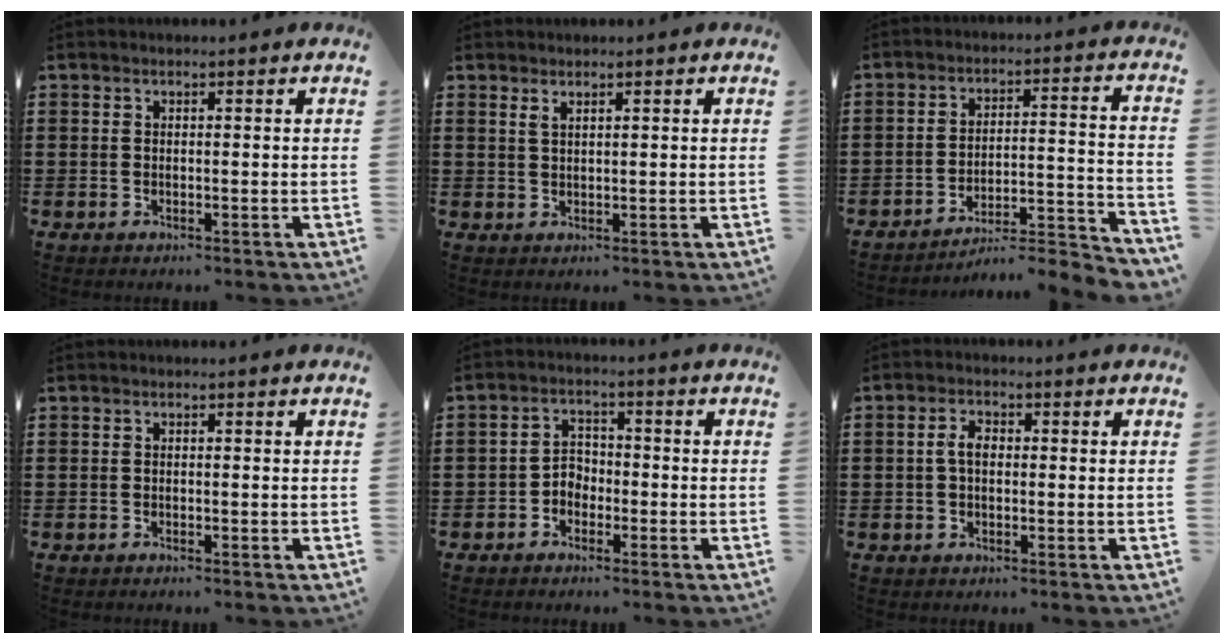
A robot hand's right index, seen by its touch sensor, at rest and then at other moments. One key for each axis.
{"total": 1.2, "fx": 0.9, "fy": 0.3, "fz": 0.6, "tx": -0.014, "ty": 0.002, "tz": 0.017}
{"total": 4.1, "fx": -3.8, "fy": -0.1, "fz": 1.7, "tx": -0.035, "ty": -0.023, "tz": -0.082}
{"total": 0.0}
{"total": 2.6, "fx": -1.8, "fy": 1.7, "fz": 0.7, "tx": -0.019, "ty": 0.009, "tz": -0.041}
{"total": 2.9, "fx": 0.0, "fy": 1.6, "fz": 2.4, "tx": -0.056, "ty": 0.004, "tz": -0.003}